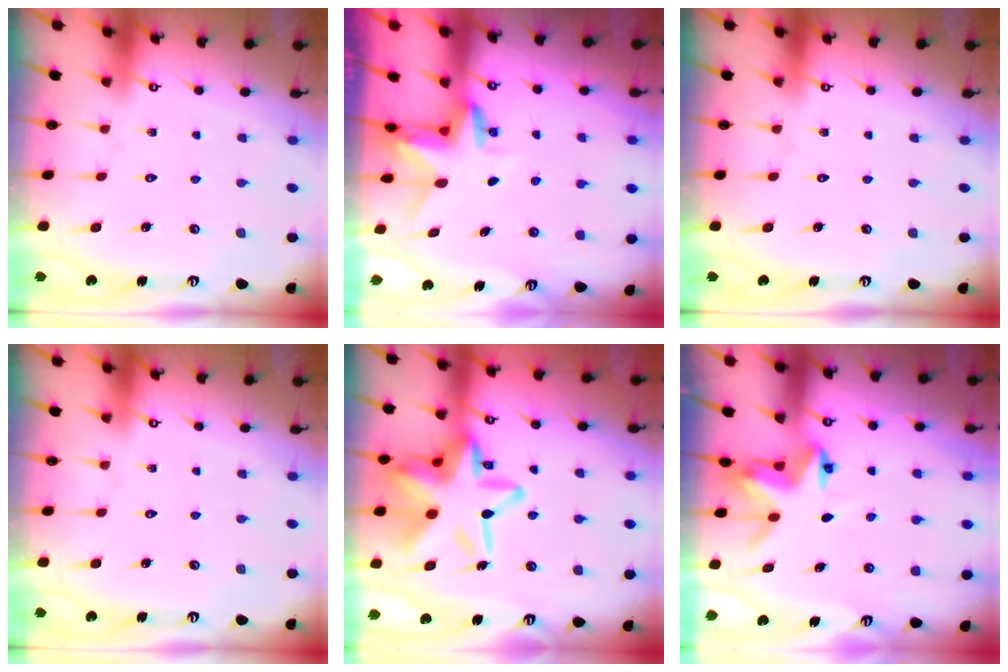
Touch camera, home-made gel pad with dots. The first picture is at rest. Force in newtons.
{"total": 2.9, "press": 2.9, "slide": 0.2}
{"total": 0.0}
{"total": 0.0}
{"total": 23.3, "press": 23.2, "slide": 1.7}
{"total": 3.8, "press": 3.8, "slide": 0.5}